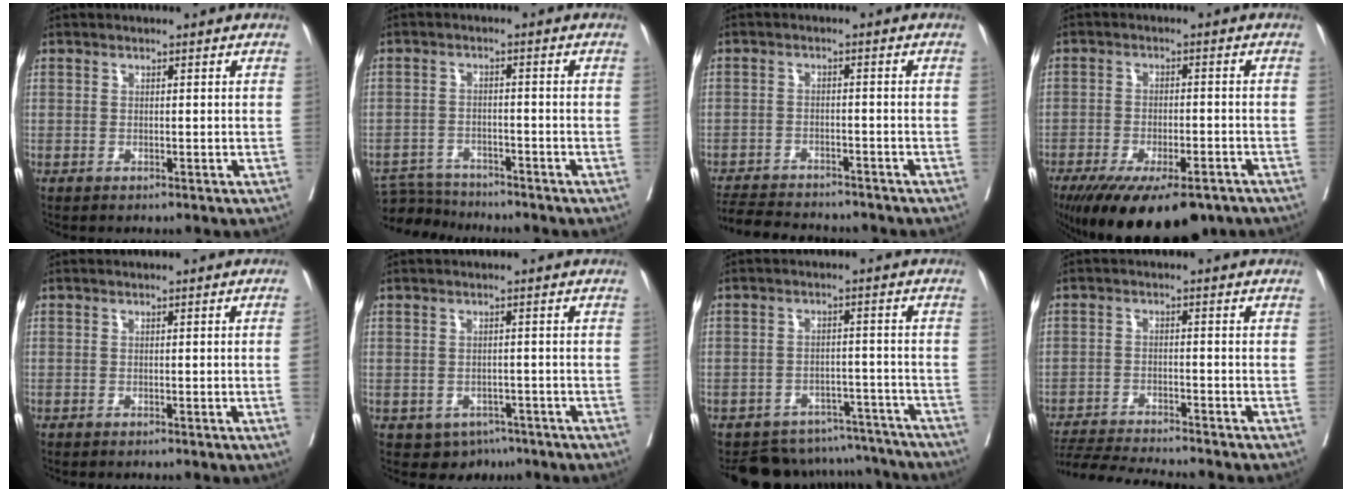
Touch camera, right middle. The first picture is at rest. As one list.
[{"total": 5.8, "force": [-5.8, 0.7, -0.2], "torque": [0.002, -0.007, -0.105]}, {"total": 10.9, "force": [-10.1, 2.0, 3.4], "torque": [-0.062, -0.004, -0.149]}, {"total": 16.2, "force": [-11.9, 5.3, 9.6], "torque": [-0.150, -0.025, -0.173]}, {"total": 1.4, "force": [-0.2, -0.4, 1.3], "torque": [-0.016, 0.000, -0.001]}, {"total": 4.1, "force": [-2.5, 3.0, 1.0], "torque": [-0.003, 0.006, -0.030]}, {"total": 13.3, "force": [-12.4, 4.7, 1.0], "torque": [-0.008, 0.033, -0.151]}, {"total": 9.5, "force": [-9.0, -0.7, 2.9], "torque": [-0.044, -0.010, -0.151]}]